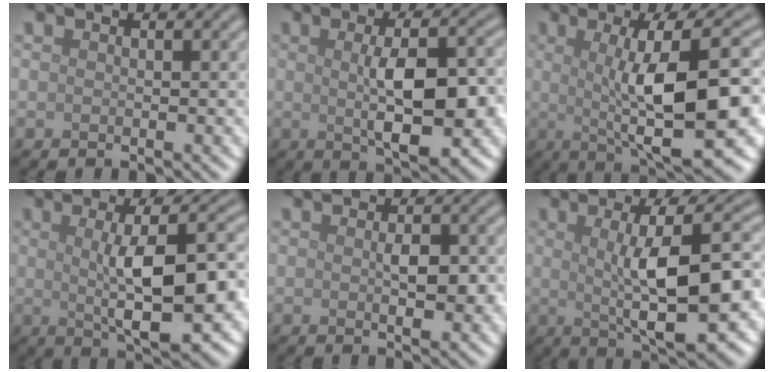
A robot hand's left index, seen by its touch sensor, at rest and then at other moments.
{"total": 7.4, "force": [-0.2, 2.6, 6.9], "torque": [-0.107, -0.002, 0.000]}
{"total": 11.1, "force": [0.4, 2.6, 10.8], "torque": [-0.148, 0.006, 0.012]}
{"total": 9.3, "force": [0.2, 2.7, 8.9], "torque": [-0.124, 0.002, 0.005]}
{"total": 2.8, "force": [0.0, 1.3, 2.5], "torque": [-0.043, -0.005, 0.002]}
{"total": 10.2, "force": [0.5, 2.8, 9.8], "torque": [-0.133, 0.006, 0.010]}